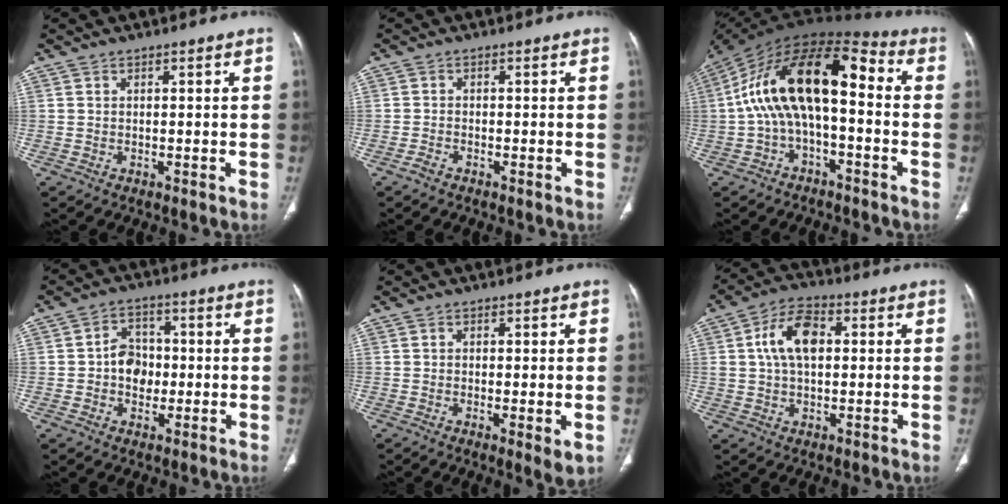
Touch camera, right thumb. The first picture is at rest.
{"total": 1.2, "force": [-1.0, 0.4, 0.6], "torque": [-0.020, 0.002, -0.021]}
{"total": 18.2, "force": [-0.6, 8.6, 16.0], "torque": [-0.275, 0.069, -0.018]}
{"total": 6.5, "force": [-0.6, 5.3, 3.7], "torque": [-0.028, 0.016, -0.016]}
{"total": 3.7, "force": [-0.7, 1.0, 3.5], "torque": [-0.058, -0.012, -0.013]}
{"total": 9.7, "force": [1.7, 5.8, 7.6], "torque": [-0.137, 0.017, 0.027]}